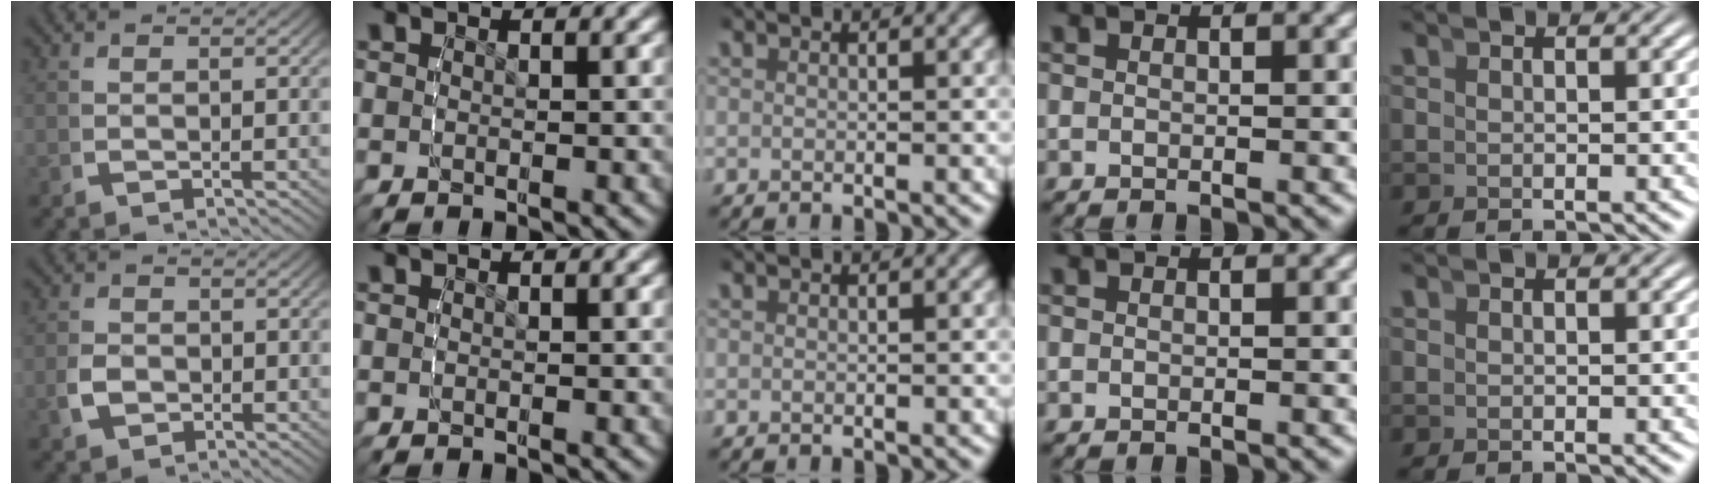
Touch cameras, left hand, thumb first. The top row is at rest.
{"thumb": {"total": 2.4, "force": [-0.6, 1.9, 1.3], "torque": [-0.032, -0.007, -0.007]}}